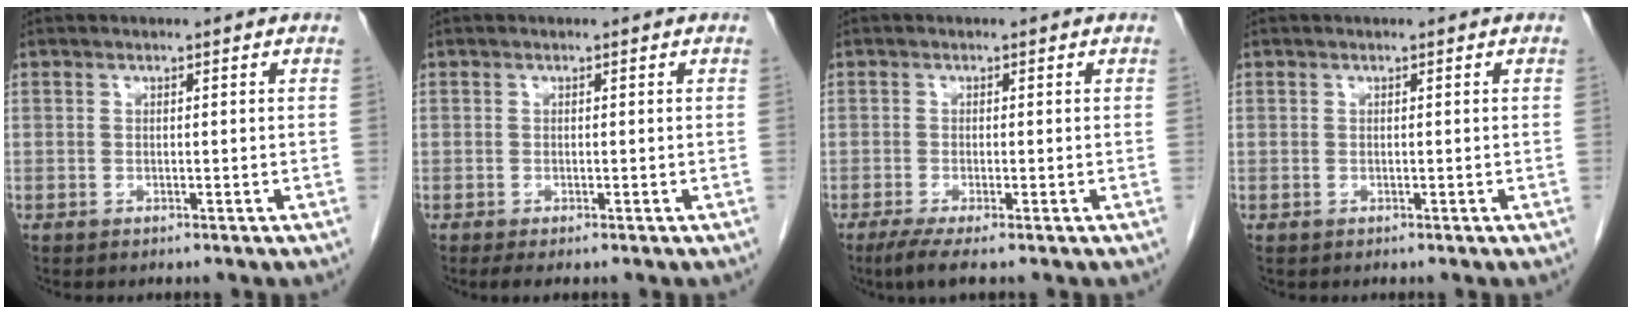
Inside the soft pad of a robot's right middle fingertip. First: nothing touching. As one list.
[{"total": 1.5, "force": [-1.0, 0.2, 1.0], "torque": [-0.019, -0.007, -0.016]}, {"total": 3.4, "force": [-2.2, 0.1, 2.6], "torque": [-0.052, -0.013, -0.043]}, {"total": 0.0}]